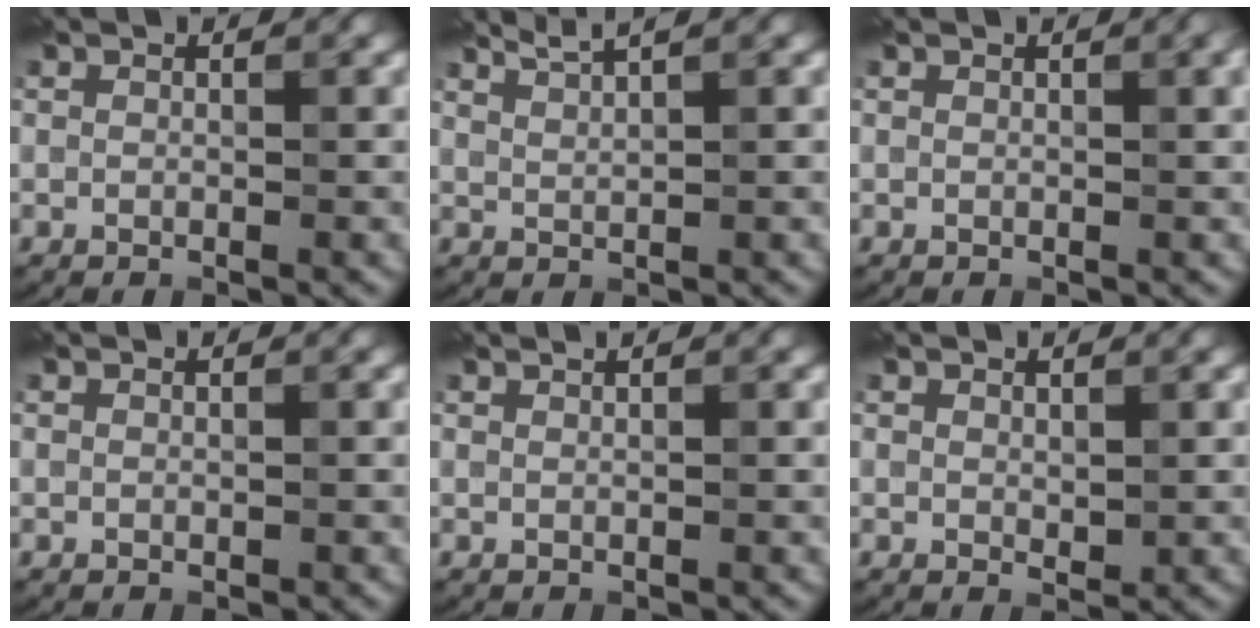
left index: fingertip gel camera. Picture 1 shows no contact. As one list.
[{"total": 2.2, "force": [1.8, 0.3, 1.1], "torque": [-0.014, 0.007, 0.033]}, {"total": 1.8, "force": [0.7, 0.5, 1.6], "torque": [-0.014, 0.007, 0.007]}, {"total": 0.0}, {"total": 0.5, "force": [0.5, 0.0, 0.2], "torque": [-0.002, -0.002, 0.006]}, {"total": 0.9, "force": [0.4, 0.5, 0.6], "torque": [-0.010, -0.006, 0.010]}]